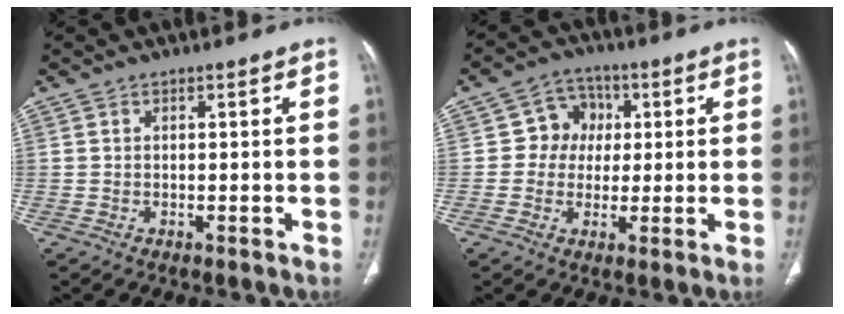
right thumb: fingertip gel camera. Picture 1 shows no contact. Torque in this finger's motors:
{"motor_torque": [-0.26, 0.35, -0.34, -0.03, 0.09]}